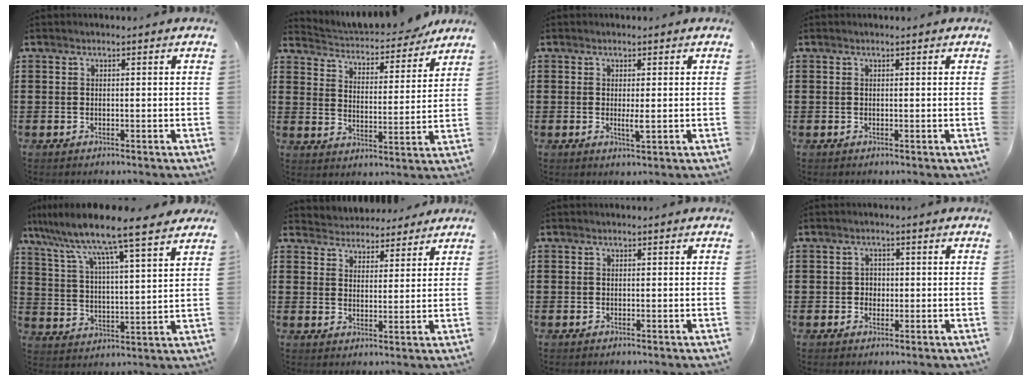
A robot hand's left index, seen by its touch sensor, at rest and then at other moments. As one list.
[{"total": 4.2, "force": [4.1, 0.8, 0.6], "torque": [-0.038, -0.028, 0.066]}, {"total": 2.1, "force": [0.0, 0.2, 2.1], "torque": [-0.039, -0.005, 0.001]}, {"total": 0.0}, {"total": 9.2, "force": [7.8, -0.1, 4.8], "torque": [-0.123, -0.048, 0.125]}, {"total": 4.1, "force": [3.8, 1.5, -0.5], "torque": [-0.010, -0.015, 0.069]}, {"total": 0.0}, {"total": 1.6, "force": [-0.1, 1.5, 0.6], "torque": [-0.016, 0.006, -0.004]}]